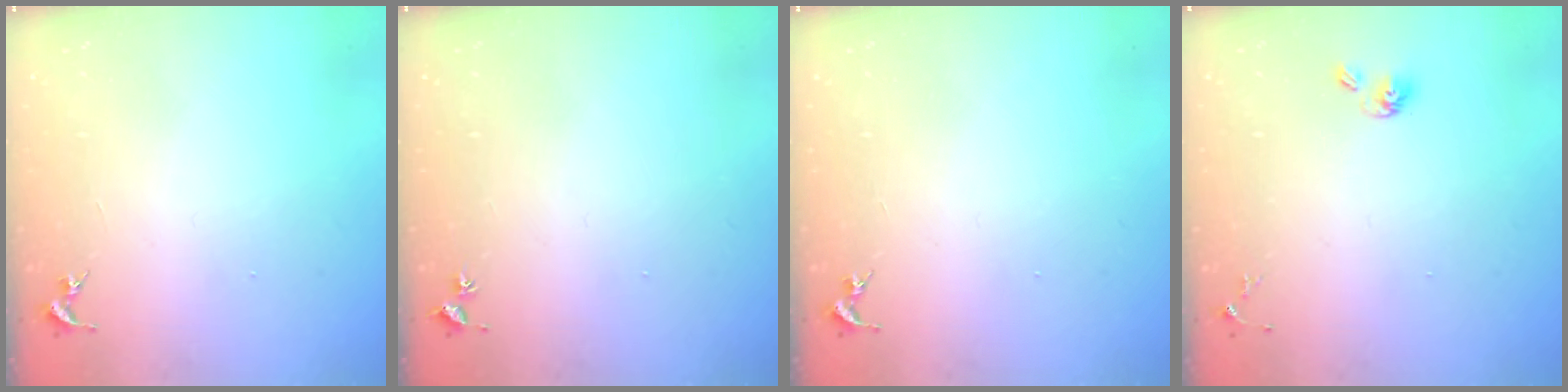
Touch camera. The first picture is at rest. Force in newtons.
{"total": 2.1, "press": 2.1, "slide": 0.2}
{"total": 0.0}
{"total": 5.5, "press": 5.0, "slide": 2.2}